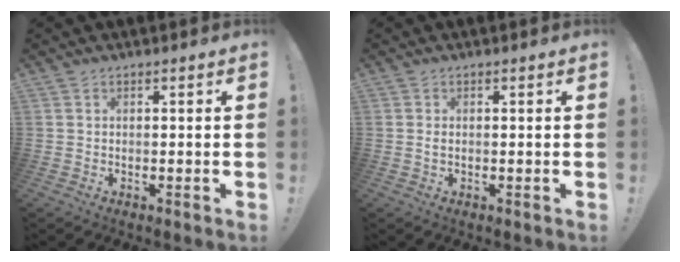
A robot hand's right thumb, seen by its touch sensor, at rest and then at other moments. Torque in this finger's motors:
{"motor_torque": [-0.11, 0.05, 0.09, 0.15, 0.00]}